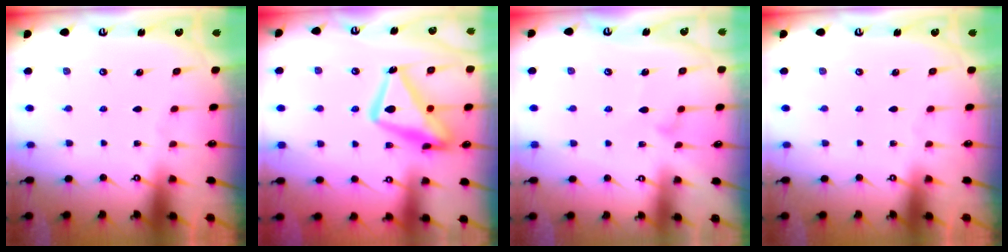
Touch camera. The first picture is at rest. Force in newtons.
{"total": 17.9, "press": 17.9, "slide": 1.5}
{"total": 4.3, "press": 4.3, "slide": 0.1}
{"total": 0.0}